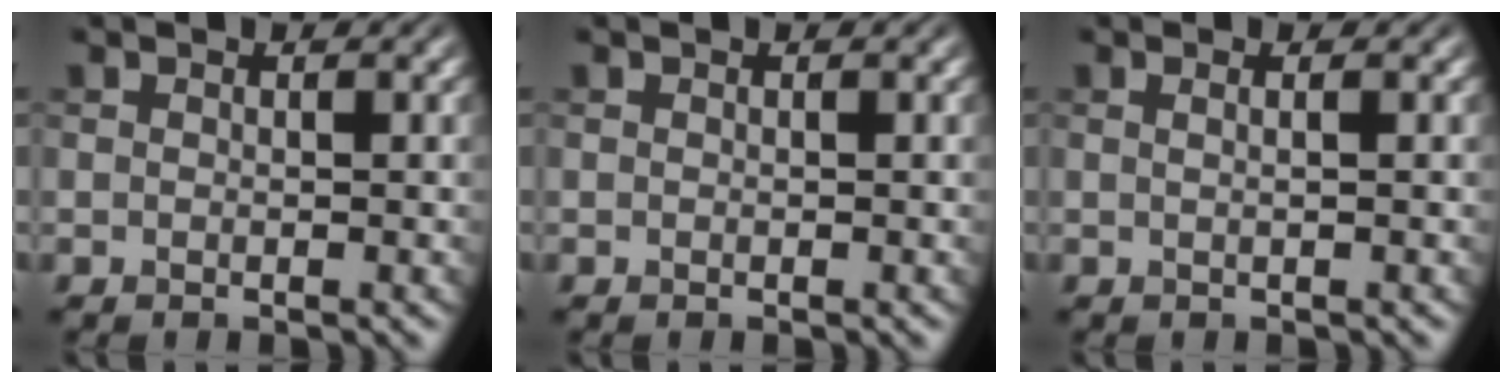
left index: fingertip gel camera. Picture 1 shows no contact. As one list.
[{"total": 0.0}, {"total": 1.7, "force": [0.5, 0.8, 1.4], "torque": [-0.008, -0.002, -0.012]}]